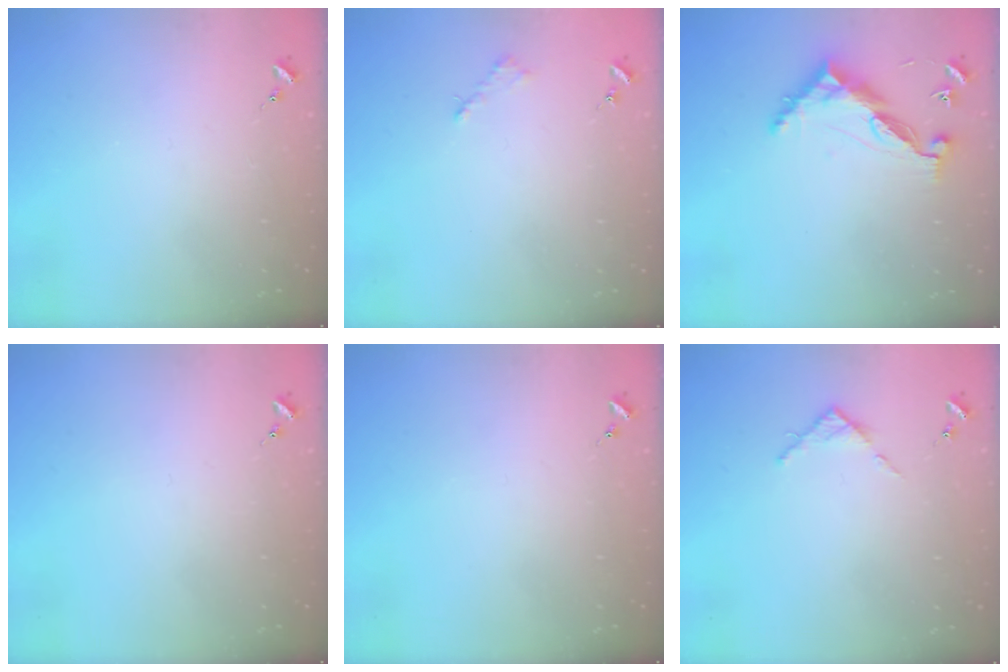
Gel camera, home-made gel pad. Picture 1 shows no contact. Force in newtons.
{"total": 2.6, "press": 2.5, "slide": 0.3}
{"total": 9.0, "press": 9.0, "slide": 0.8}
{"total": 0.0}
{"total": 0.0}
{"total": 3.7, "press": 3.7, "slide": 0.5}